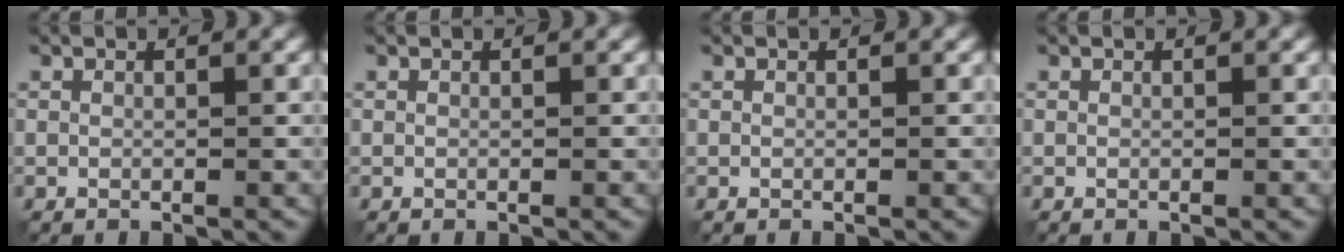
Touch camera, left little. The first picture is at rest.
{"total": 0.0}
{"total": 0.0}
{"total": 0.0}